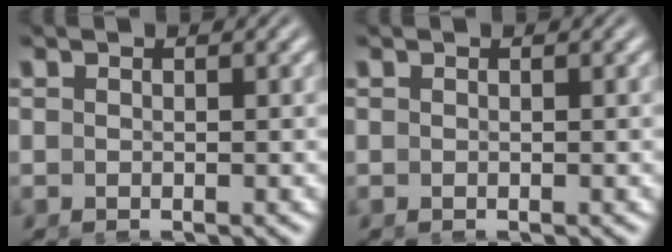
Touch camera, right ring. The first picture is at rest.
{"total": 0.0}